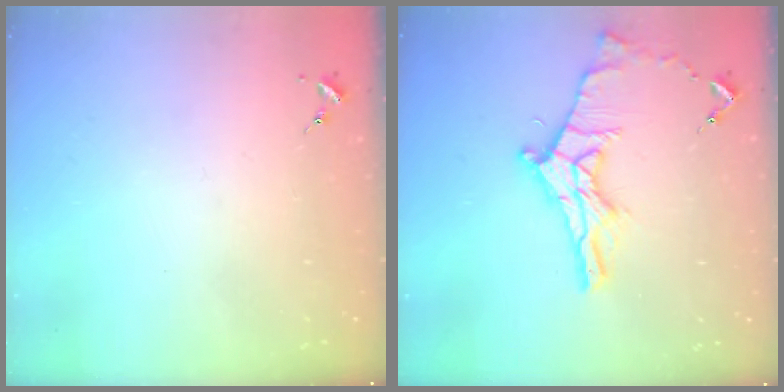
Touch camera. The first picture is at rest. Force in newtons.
{"total": 13.4, "press": 13.4, "slide": 0.6}